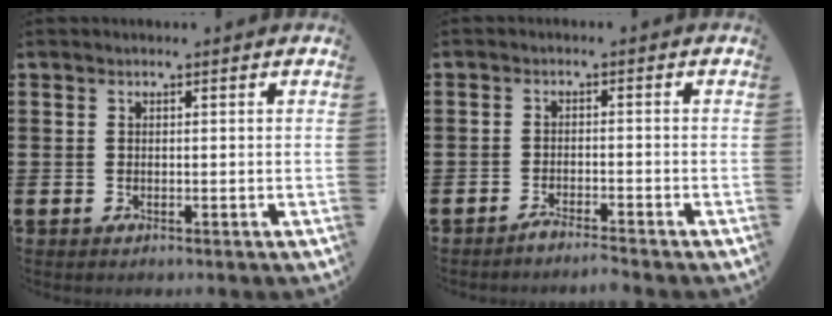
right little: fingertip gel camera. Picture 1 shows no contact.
{"total": 1.9, "force": [-1.8, -0.2, 0.5], "torque": [-0.008, 0.003, -0.035]}